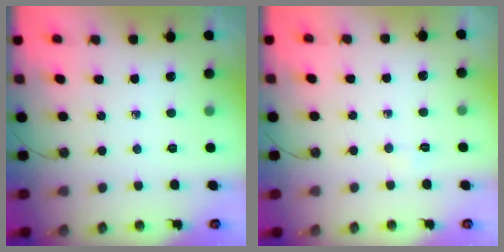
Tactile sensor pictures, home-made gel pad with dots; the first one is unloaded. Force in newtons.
{"total": 2.8, "press": 2.7, "slide": 0.4}